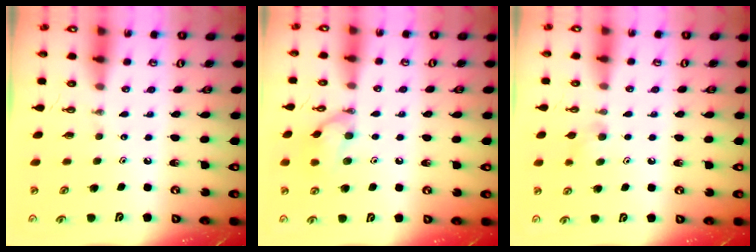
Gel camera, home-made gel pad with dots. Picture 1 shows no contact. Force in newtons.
{"total": 11.7, "press": 9.6, "slide": 6.6}
{"total": 4.9, "press": 4.8, "slide": 1.0}